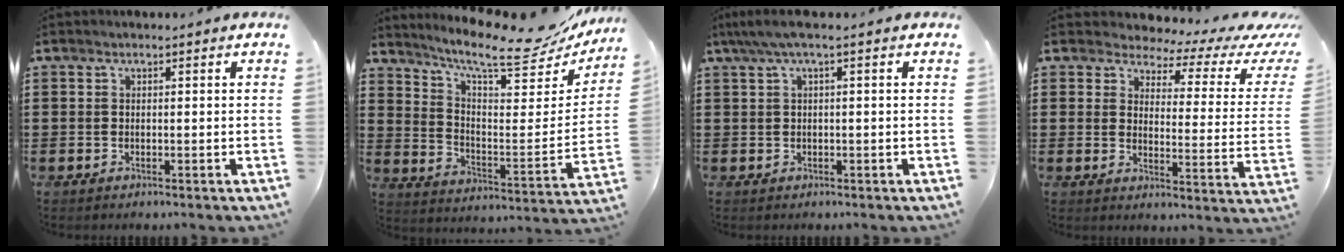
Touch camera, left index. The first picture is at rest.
{"total": 10.5, "force": [9.0, 1.5, 5.1], "torque": [-0.104, -0.071, 0.146]}
{"total": 2.3, "force": [0.3, 0.1, 2.3], "torque": [-0.042, -0.001, 0.003]}
{"total": 3.4, "force": [2.7, 1.5, 1.5], "torque": [-0.042, -0.022, 0.037]}